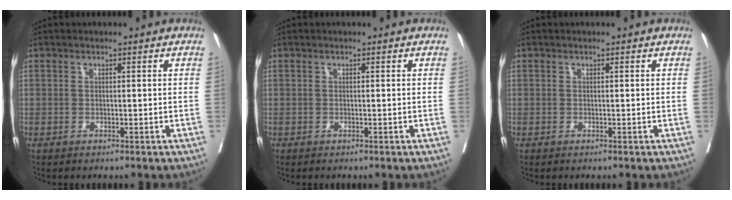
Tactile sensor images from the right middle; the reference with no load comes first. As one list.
[{"total": 0.0}, {"total": 0.0}]